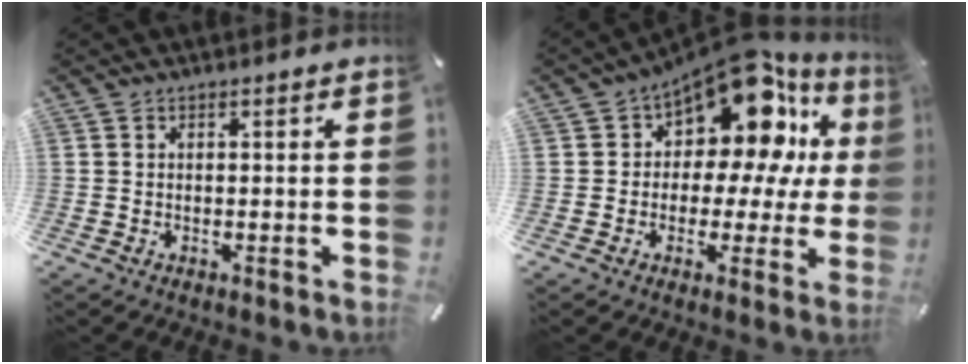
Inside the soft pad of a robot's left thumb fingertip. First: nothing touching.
{"total": 15.3, "force": [9.1, 7.9, 9.5], "torque": [-0.152, -0.076, 0.159]}